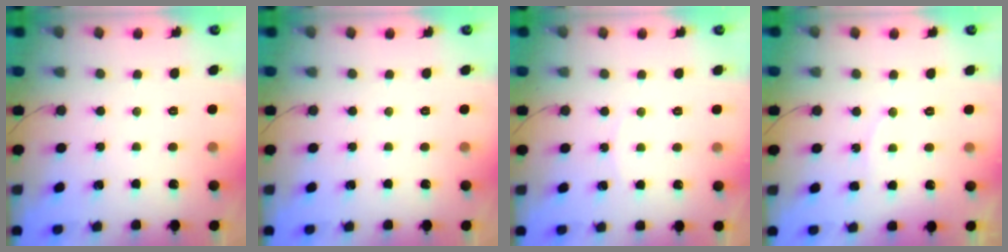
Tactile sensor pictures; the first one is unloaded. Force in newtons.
{"total": 0.0}
{"total": 4.0, "press": 3.1, "slide": 2.4}
{"total": 5.1, "press": 4.7, "slide": 2.1}